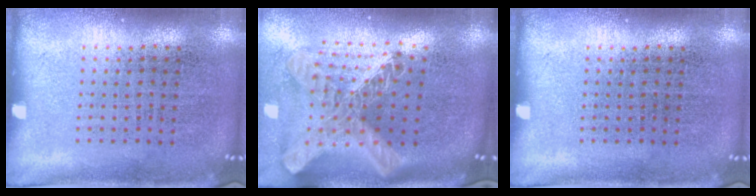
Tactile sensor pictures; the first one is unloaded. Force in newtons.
{"total": 2.9, "press": 2.1, "slide": 2.0}
{"total": 0.0}